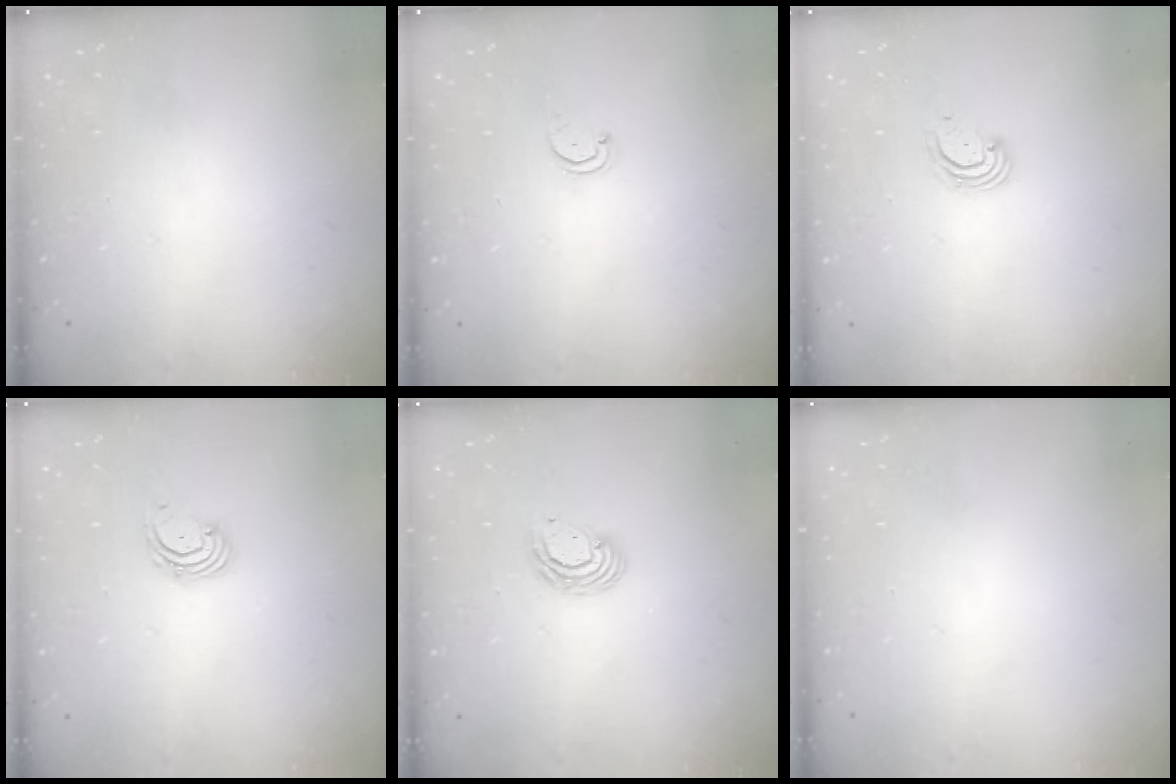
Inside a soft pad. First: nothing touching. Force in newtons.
{"total": 1.5, "press": 1.5, "slide": 0.3}
{"total": 2.8, "press": 2.8, "slide": 0.2}
{"total": 2.6, "press": 2.5, "slide": 0.6}
{"total": 6.7, "press": 6.7, "slide": 0.6}
{"total": 0.0}